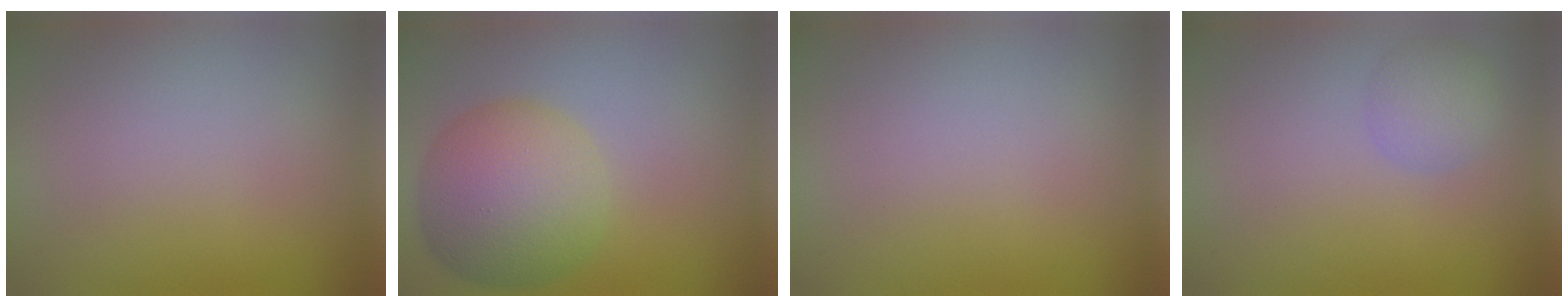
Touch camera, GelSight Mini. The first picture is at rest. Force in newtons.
{"total": 7.9, "press": 7.9, "slide": 0.1}
{"total": 0.0}
{"total": 2.2, "press": 2.2, "slide": 0.1}